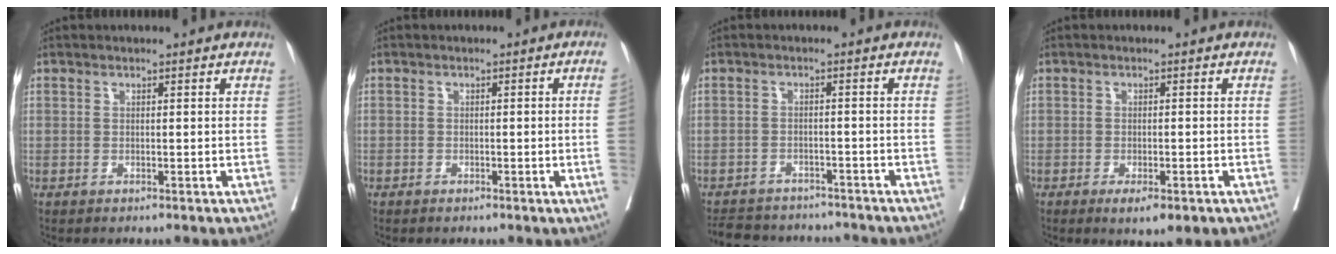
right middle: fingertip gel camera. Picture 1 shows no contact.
{"total": 2.2, "force": [-0.4, -0.4, 2.1], "torque": [-0.022, 0.002, -0.005]}
{"total": 11.1, "force": [-10.1, 3.5, 2.7], "torque": [-0.053, 0.007, -0.133]}
{"total": 4.6, "force": [-2.7, 1.4, 3.6], "torque": [-0.044, -0.007, -0.030]}